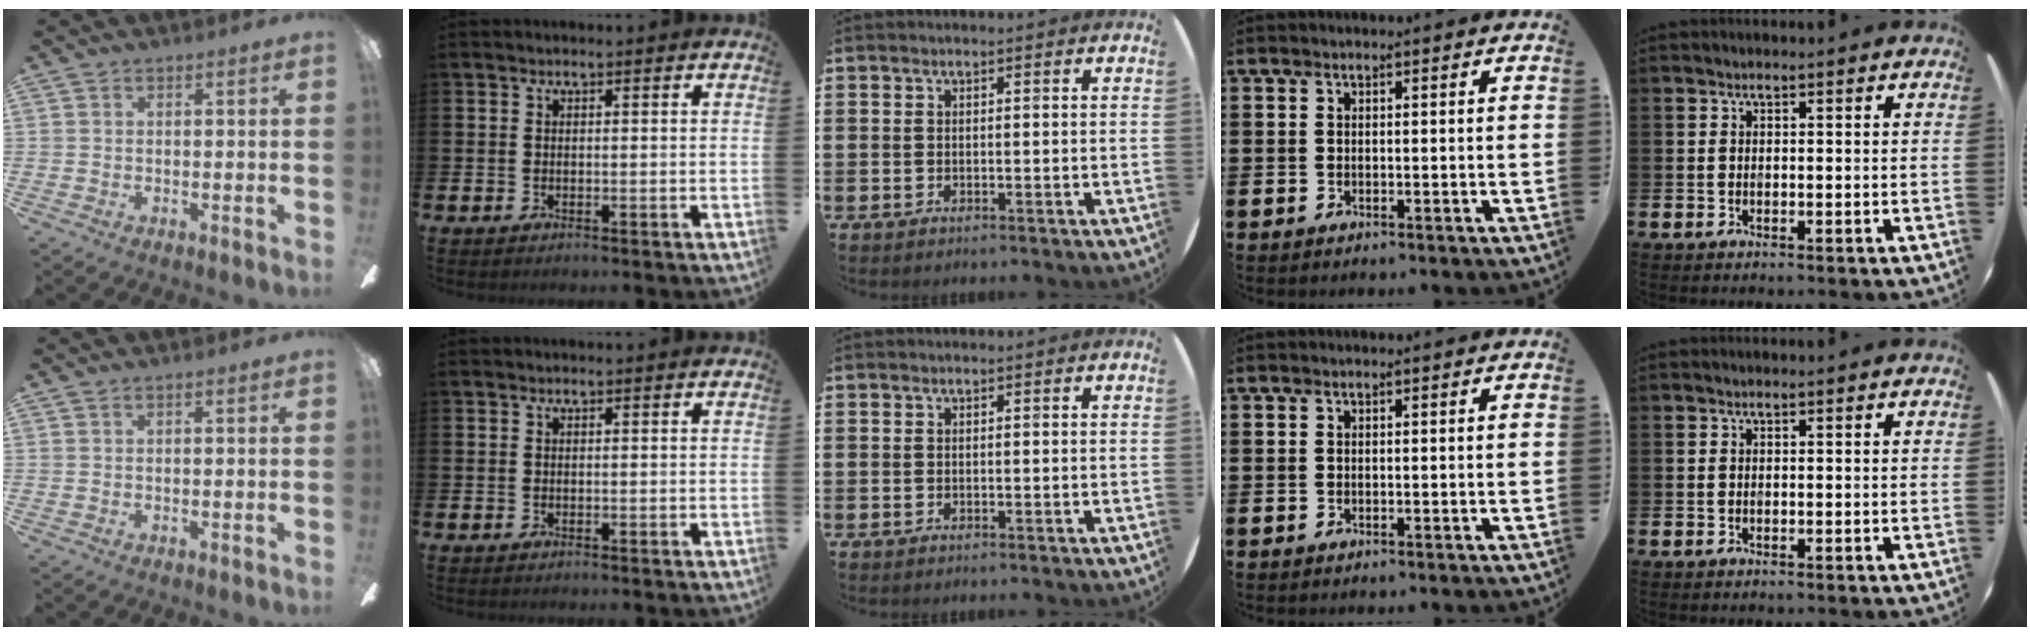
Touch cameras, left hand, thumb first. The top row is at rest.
{}